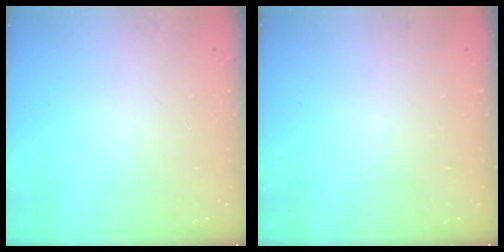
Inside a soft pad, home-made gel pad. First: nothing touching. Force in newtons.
{"total": 0.0}